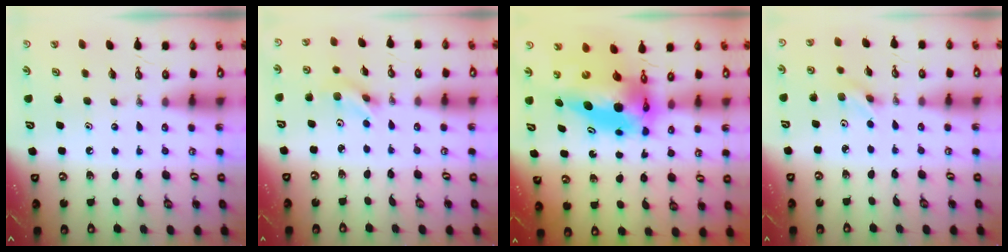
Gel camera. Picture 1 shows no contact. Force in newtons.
{"total": 3.5, "press": 2.6, "slide": 2.3}
{"total": 12.0, "press": 12.0, "slide": 1.0}
{"total": 2.1, "press": 2.0, "slide": 0.6}